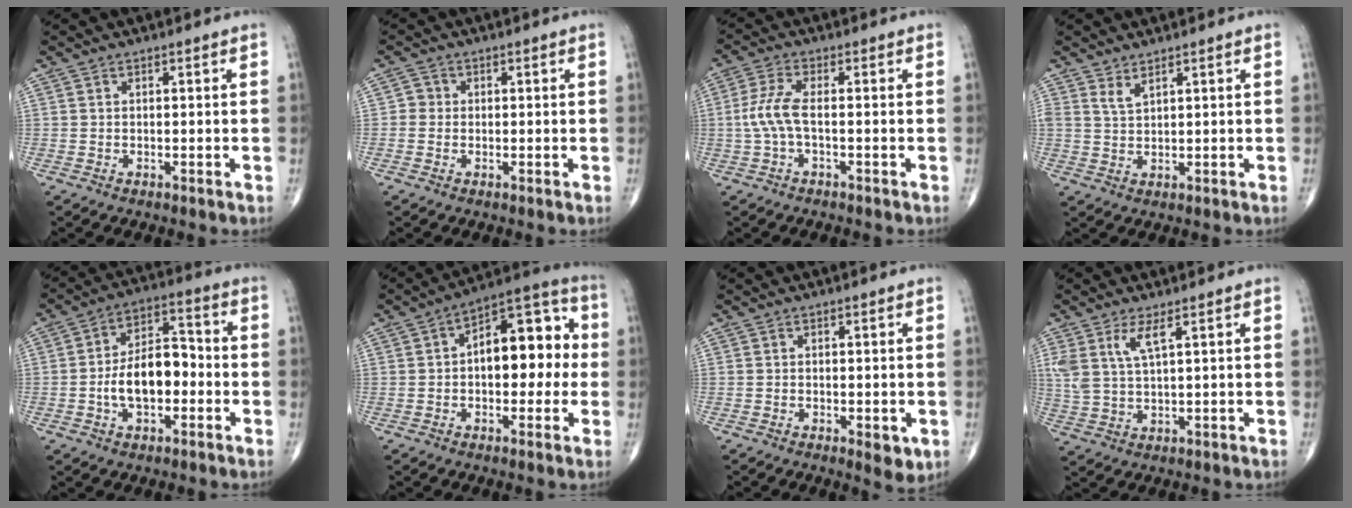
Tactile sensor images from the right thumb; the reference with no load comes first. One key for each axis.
{"total": 1.8, "fx": -0.1, "fy": 1.8, "fz": 0.5, "tx": 0.006, "ty": 0.006, "tz": -0.008}
{"total": 5.3, "fx": -0.7, "fy": 1.6, "fz": 5.0, "tx": -0.130, "ty": 0.011, "tz": -0.020}
{"total": 2.2, "fx": 1.7, "fy": 0.6, "fz": 1.2, "tx": -0.024, "ty": -0.014, "tz": 0.040}
{"total": 11.7, "fx": -2.3, "fy": 6.6, "fz": 9.3, "tx": -0.140, "ty": 0.038, "tz": -0.047}
{"total": 14.8, "fx": 0.5, "fy": 8.1, "fz": 12.4, "tx": -0.134, "ty": 0.043, "tz": -0.003}
{"total": 3.7, "fx": -1.1, "fy": 1.5, "fz": 3.2, "tx": -0.034, "ty": -0.006, "tz": -0.011}
{"total": 5.4, "fx": 2.7, "fy": 1.4, "fz": 4.4, "tx": -0.106, "ty": -0.013, "tz": 0.062}